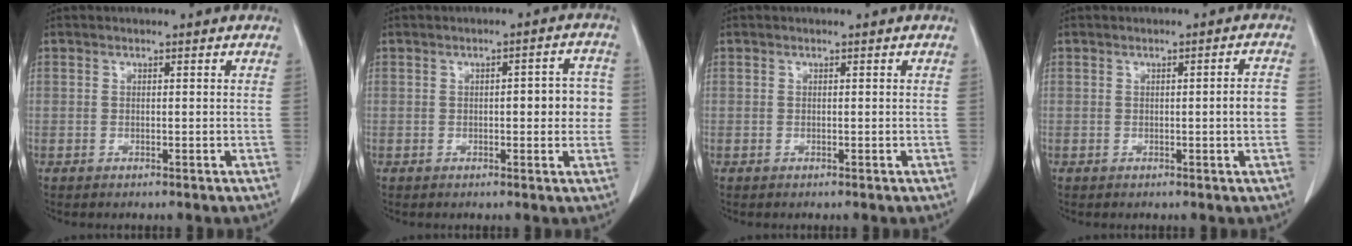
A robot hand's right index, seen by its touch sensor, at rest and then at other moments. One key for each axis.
{"total": 5.5, "fx": -0.1, "fy": 1.7, "fz": 5.2, "tx": -0.060, "ty": 0.014, "tz": -0.003}
{"total": 0.0}
{"total": 3.1, "fx": -0.3, "fy": 0.1, "fz": 3.1, "tx": -0.041, "ty": 0.001, "tz": -0.005}